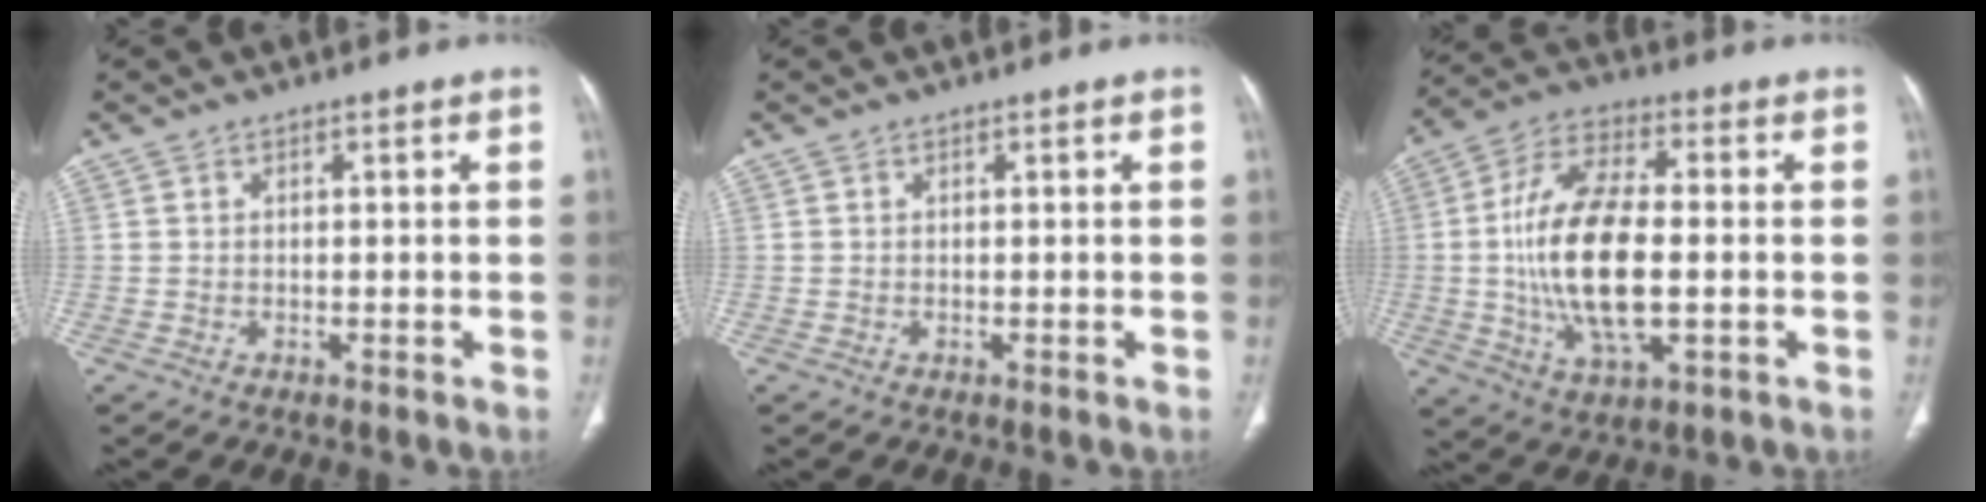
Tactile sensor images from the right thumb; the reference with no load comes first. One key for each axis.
{"total": 0.0}
{"total": 18.5, "fx": -1.3, "fy": 8.4, "fz": 16.4, "tx": -0.319, "ty": 0.010, "tz": -0.022}